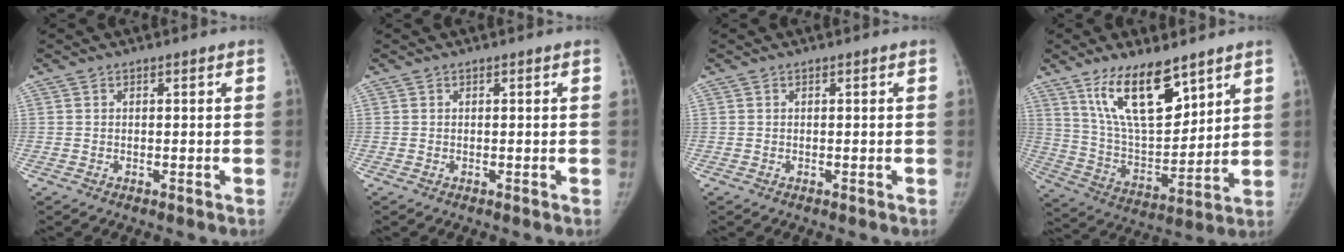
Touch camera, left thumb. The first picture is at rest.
{"total": 0.0}
{"total": 0.0}
{"total": 16.5, "force": [10.4, 6.3, 11.1], "torque": [-0.162, -0.061, 0.204]}